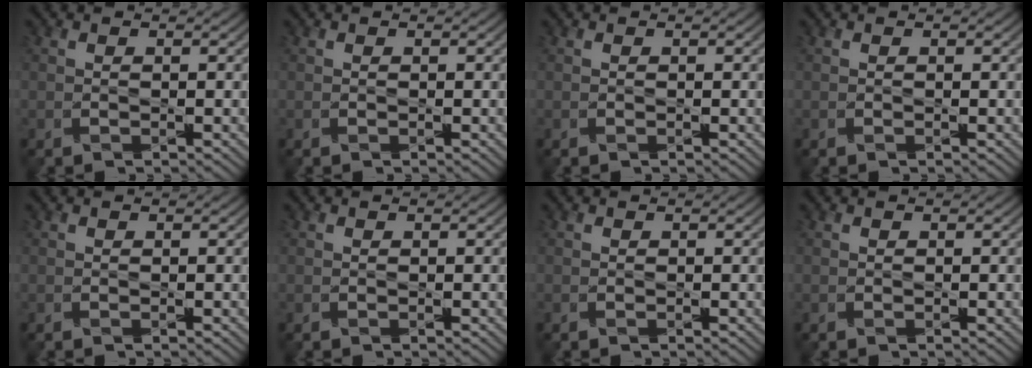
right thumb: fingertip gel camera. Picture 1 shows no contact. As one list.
[{"total": 0.0}, {"total": 0.0}, {"total": 0.0}, {"total": 0.0}, {"total": 0.0}, {"total": 0.0}, {"total": 0.0}]